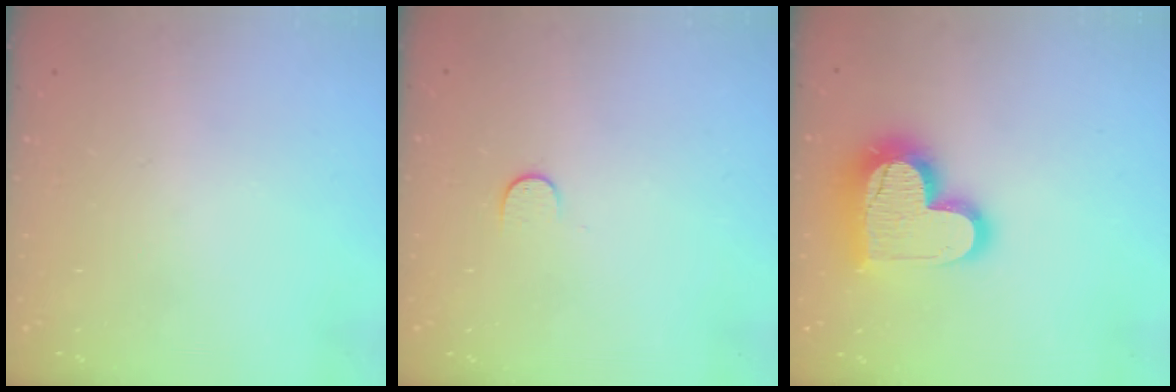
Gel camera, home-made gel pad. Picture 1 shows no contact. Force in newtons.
{"total": 5.0, "press": 5.0, "slide": 0.5}
{"total": 17.8, "press": 17.7, "slide": 1.5}